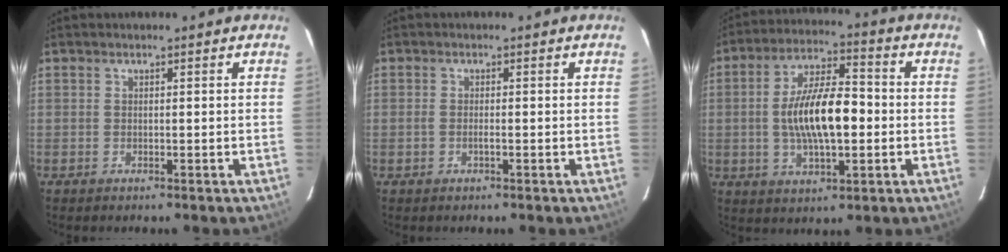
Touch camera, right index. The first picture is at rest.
{"total": 1.2, "force": [-0.5, 0.4, 1.0], "torque": [-0.023, 0.000, -0.010]}
{"total": 13.5, "force": [-1.2, 5.2, 12.5], "torque": [-0.232, 0.006, -0.019]}